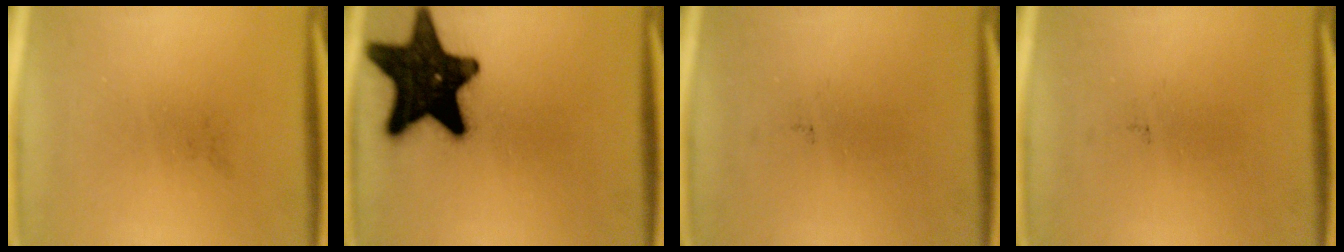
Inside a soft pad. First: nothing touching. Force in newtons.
{"total": 19.7}
{"total": 0.0}
{"total": 0.0}